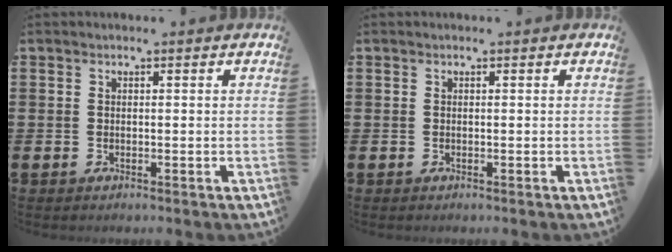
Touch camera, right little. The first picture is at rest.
{"total": 0.0}